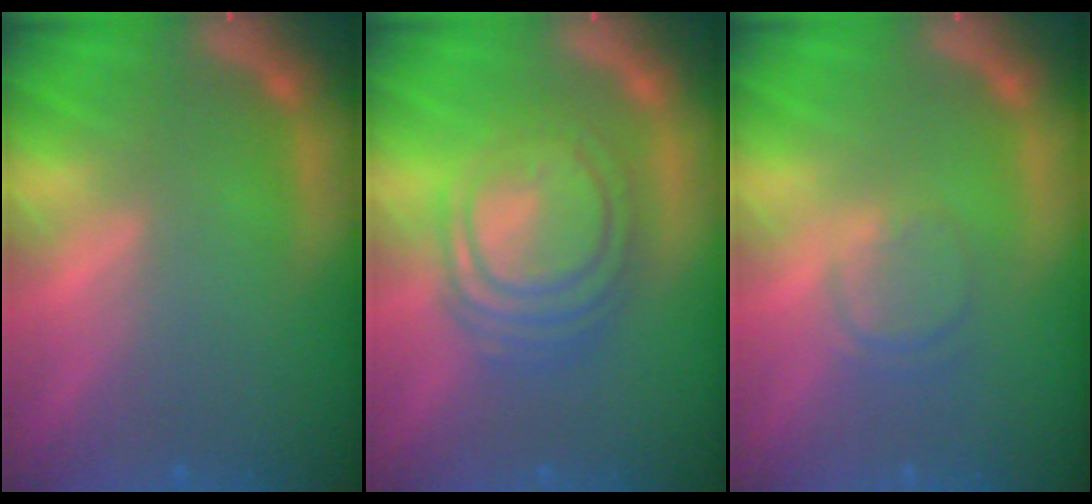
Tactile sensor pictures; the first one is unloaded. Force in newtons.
{"total": 8.1}
{"total": 2.4}